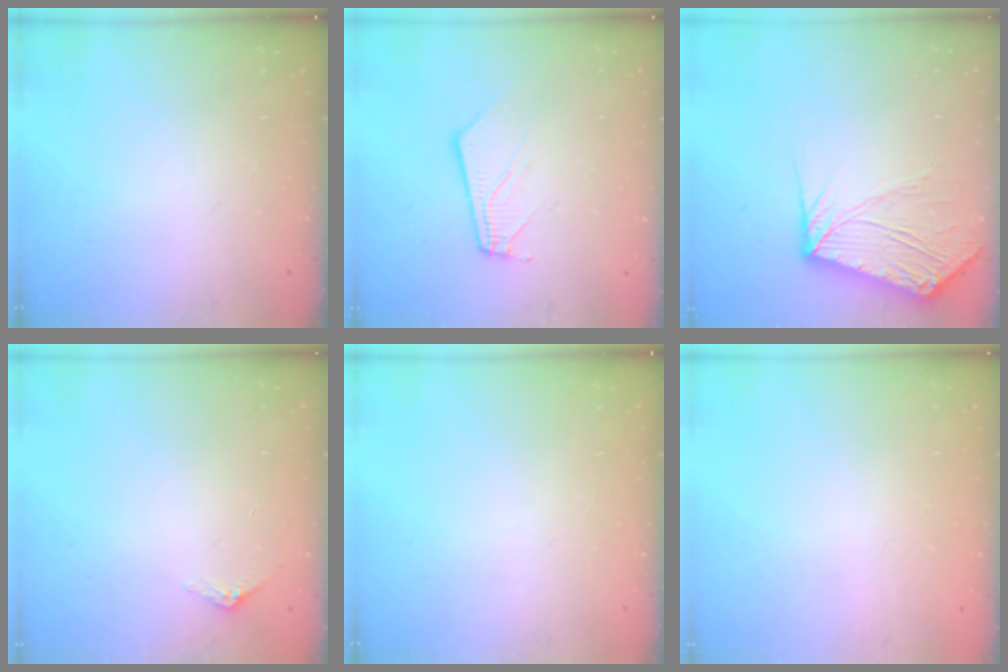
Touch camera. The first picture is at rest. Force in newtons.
{"total": 5.5, "press": 5.5, "slide": 0.4}
{"total": 11.2, "press": 11.1, "slide": 1.4}
{"total": 2.9, "press": 2.9, "slide": 0.2}
{"total": 0.0}
{"total": 0.0}